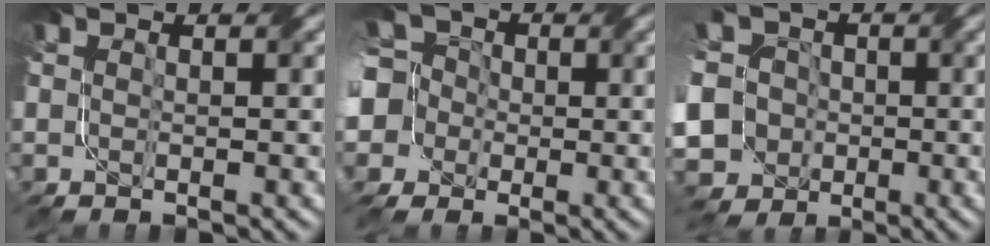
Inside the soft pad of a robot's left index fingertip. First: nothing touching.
{"total": 9.1, "force": [-0.2, 8.2, 3.9], "torque": [-0.121, 0.027, -0.043]}
{"total": 13.9, "force": [-2.4, 12.2, 6.4], "torque": [-0.166, 0.004, -0.075]}